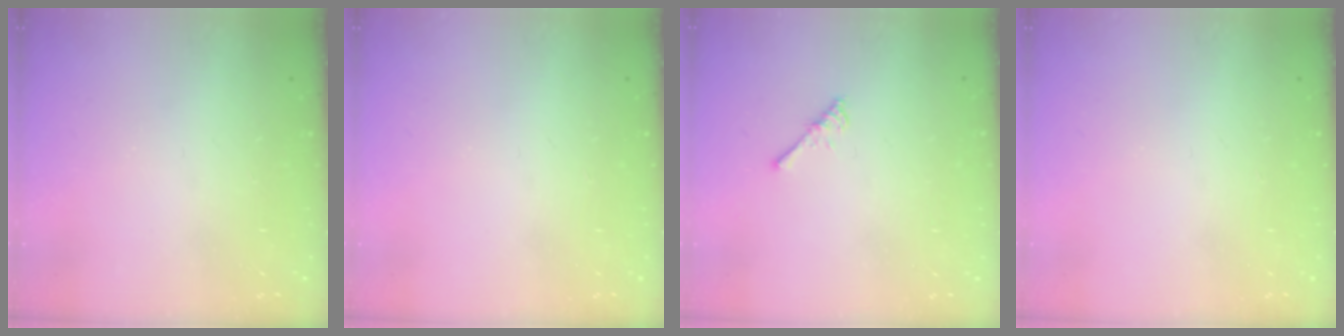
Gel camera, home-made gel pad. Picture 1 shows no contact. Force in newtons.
{"total": 0.0}
{"total": 3.0, "press": 2.9, "slide": 0.5}
{"total": 0.0}